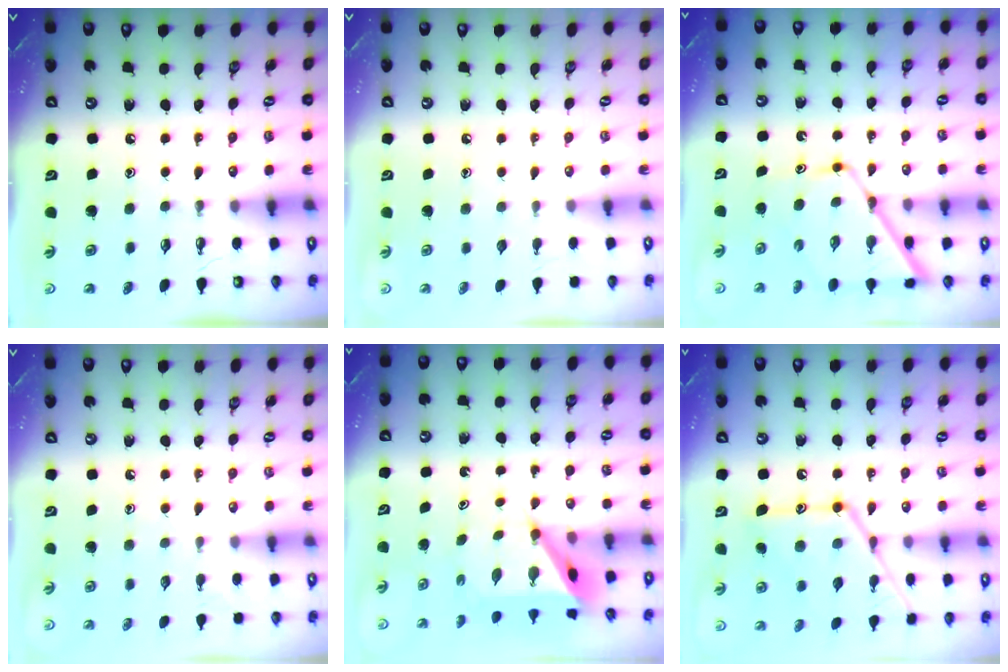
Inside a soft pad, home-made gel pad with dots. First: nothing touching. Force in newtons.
{"total": 0.0}
{"total": 11.1, "press": 11.0, "slide": 1.0}
{"total": 3.3, "press": 3.3, "slide": 0.5}
{"total": 6.4, "press": 6.4, "slide": 0.3}
{"total": 17.1, "press": 17.0, "slide": 1.2}